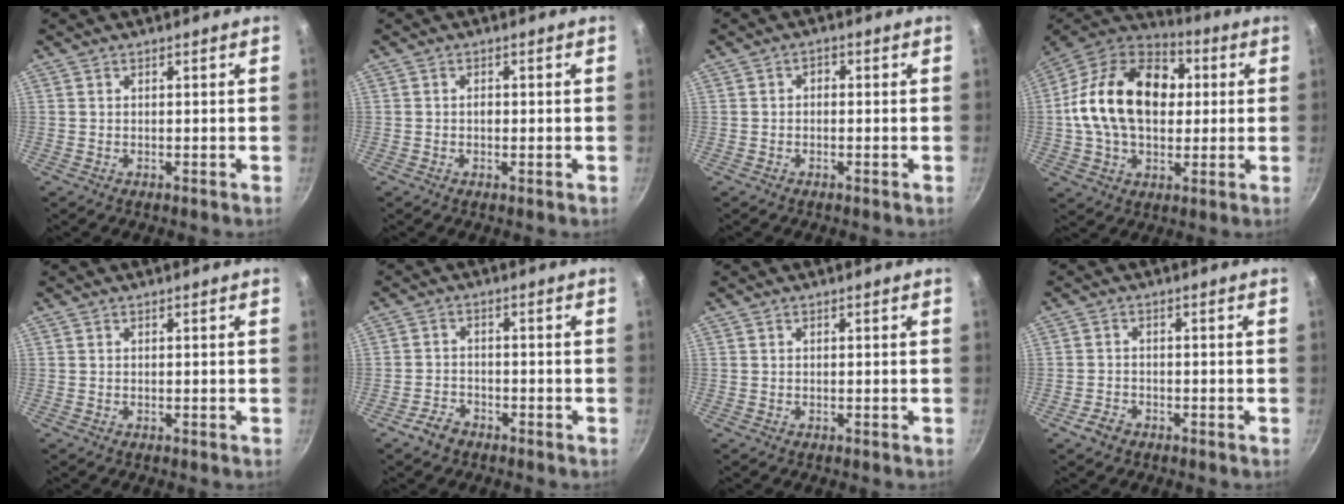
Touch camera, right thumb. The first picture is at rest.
{"total": 1.3, "force": [-0.2, 0.8, 1.0], "torque": [-0.015, 0.002, -0.005]}
{"total": 1.4, "force": [-0.5, 1.0, 0.8], "torque": [-0.014, 0.010, -0.011]}
{"total": 23.1, "force": [2.6, 15.9, 16.5], "torque": [-0.260, 0.030, 0.029]}
{"total": 0.0}
{"total": 3.8, "force": [-2.7, 2.2, 1.4], "torque": [-0.020, 0.031, -0.047]}
{"total": 0.0}
{"total": 2.8, "force": [-1.9, 1.8, 1.1], "torque": [-0.016, 0.022, -0.033]}